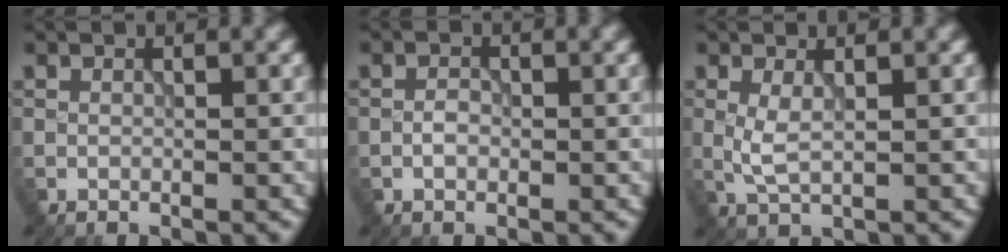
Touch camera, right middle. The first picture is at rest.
{"total": 1.1, "force": [-0.4, 0.7, 0.8], "torque": [-0.016, 0.003, -0.010]}
{"total": 2.0, "force": [0.3, 0.6, 1.9], "torque": [-0.048, -0.002, 0.008]}